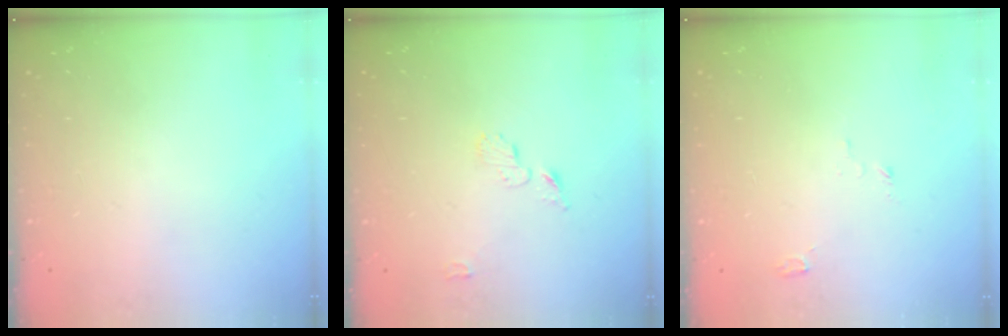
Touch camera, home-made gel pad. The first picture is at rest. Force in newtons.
{"total": 4.0, "press": 4.0, "slide": 0.5}
{"total": 2.7, "press": 2.7, "slide": 0.3}